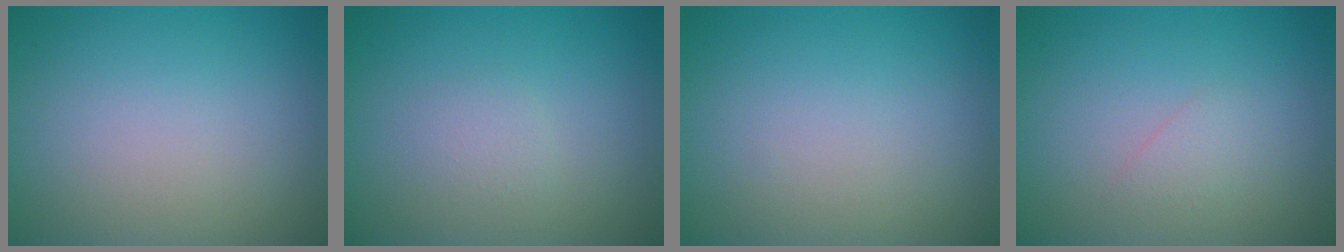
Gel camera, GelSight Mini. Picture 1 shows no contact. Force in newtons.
{"total": 1.0, "press": 1.0, "slide": 0.0}
{"total": 0.0}
{"total": 1.0, "press": 1.0, "slide": 0.1}